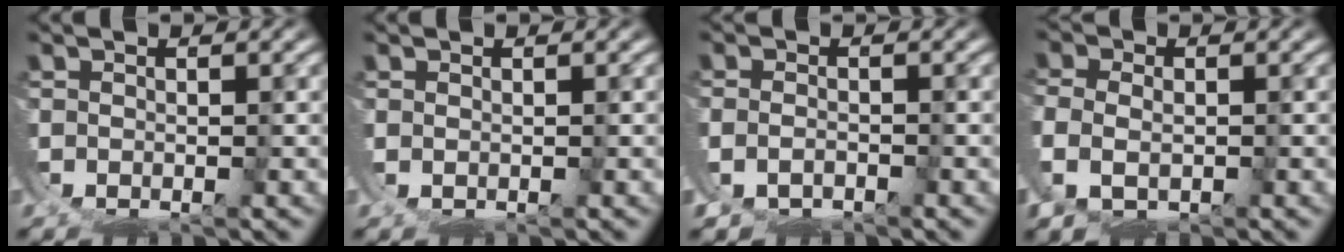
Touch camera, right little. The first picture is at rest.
{"total": 0.9, "force": [0.7, -0.4, -0.2], "torque": [0.005, 0.002, 0.011]}
{"total": 2.9, "force": [-1.4, 2.5, 0.4], "torque": [-0.030, -0.018, -0.019]}
{"total": 3.2, "force": [0.1, 2.5, 2.0], "torque": [-0.060, -0.013, 0.010]}